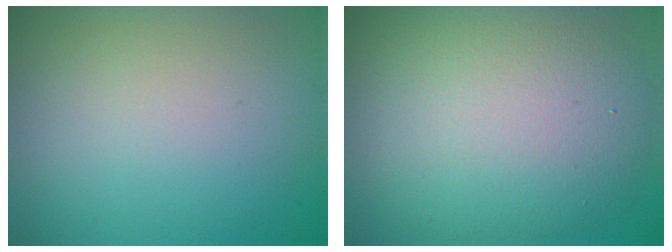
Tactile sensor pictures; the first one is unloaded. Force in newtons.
{"total": 10.7, "press": 10.7, "slide": 1.1}